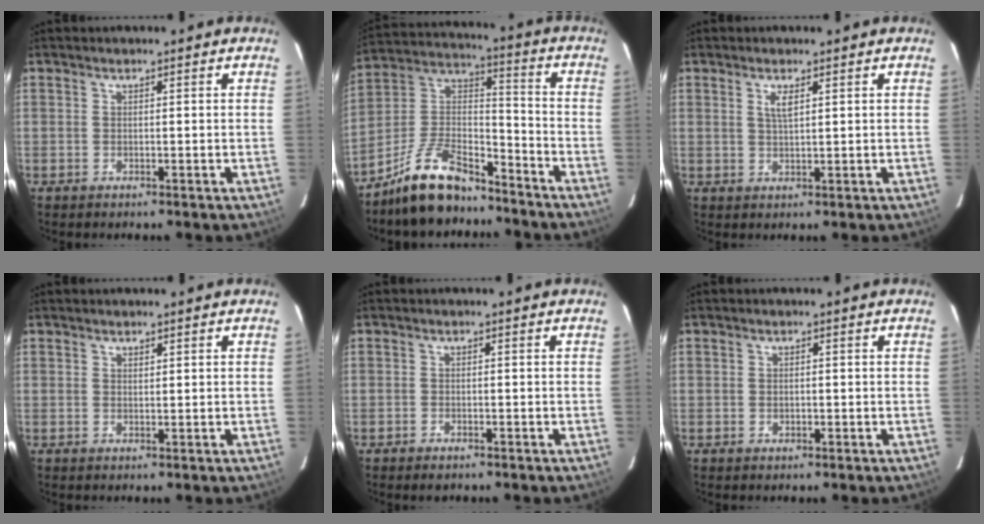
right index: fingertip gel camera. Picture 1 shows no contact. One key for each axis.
{"total": 14.0, "fx": -10.6, "fy": 5.3, "fz": 7.5, "tx": -0.162, "ty": 0.030, "tz": -0.193}
{"total": 2.4, "fx": 1.1, "fy": 0.6, "fz": 2.0, "tx": -0.038, "ty": 0.000, "tz": 0.021}
{"total": 0.7, "fx": 0.6, "fy": 0.3, "fz": 0.2, "tx": -0.004, "ty": 0.001, "tz": 0.011}
{"total": 1.6, "fx": -1.3, "fy": 0.7, "fz": 0.7, "tx": -0.020, "ty": 0.001, "tz": -0.023}
{"total": 0.9, "fx": -0.2, "fy": 0.9, "fz": 0.3, "tx": -0.003, "ty": 0.000, "tz": -0.002}